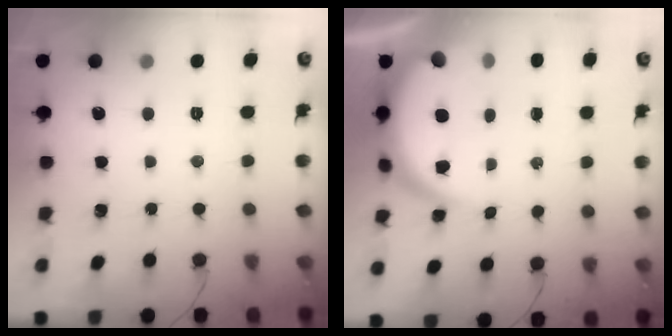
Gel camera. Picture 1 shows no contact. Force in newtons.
{"total": 8.4, "press": 8.4, "slide": 1.0}